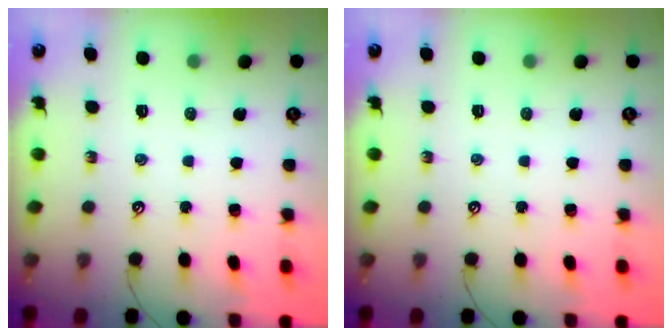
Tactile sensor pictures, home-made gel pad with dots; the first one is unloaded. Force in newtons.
{"total": 0.0}